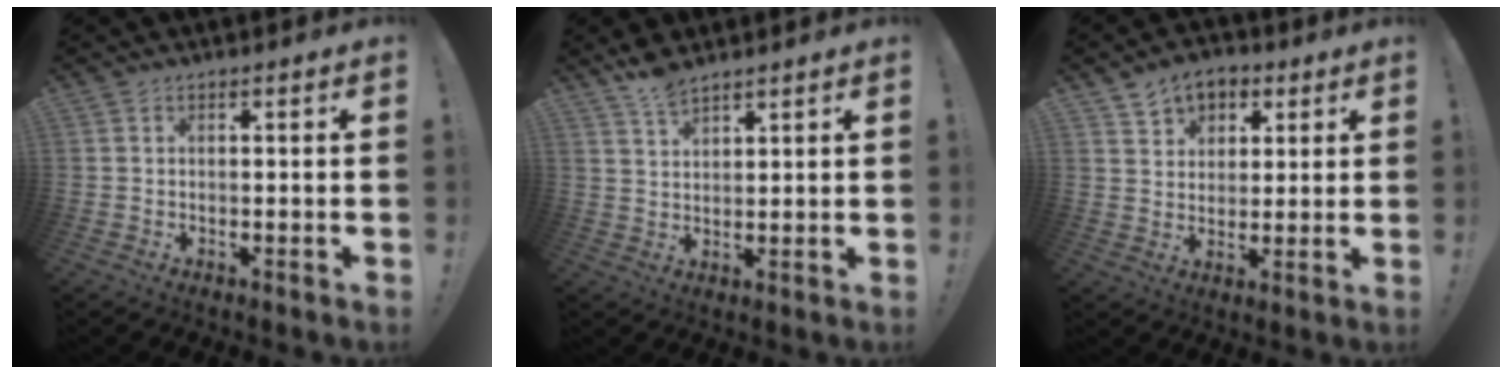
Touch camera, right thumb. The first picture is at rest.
{"total": 5.6, "force": [4.8, 1.9, 2.2], "torque": [-0.034, -0.029, 0.087]}
{"total": 7.7, "force": [4.3, 6.0, 2.3], "torque": [-0.023, -0.027, 0.080]}